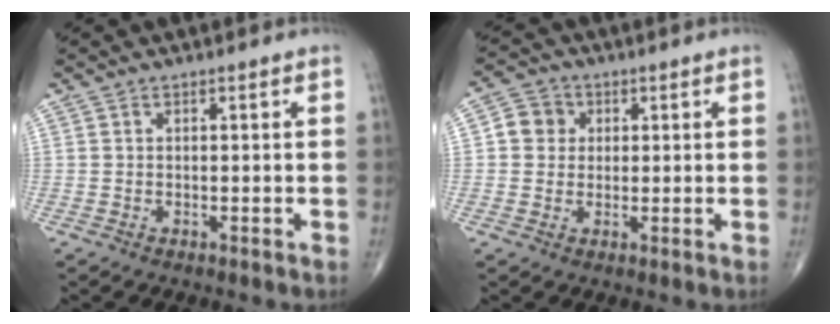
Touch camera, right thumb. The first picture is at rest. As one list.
[{"total": 5.0, "force": [0.9, 4.6, 1.6], "torque": [-0.007, 0.006, 0.006]}]